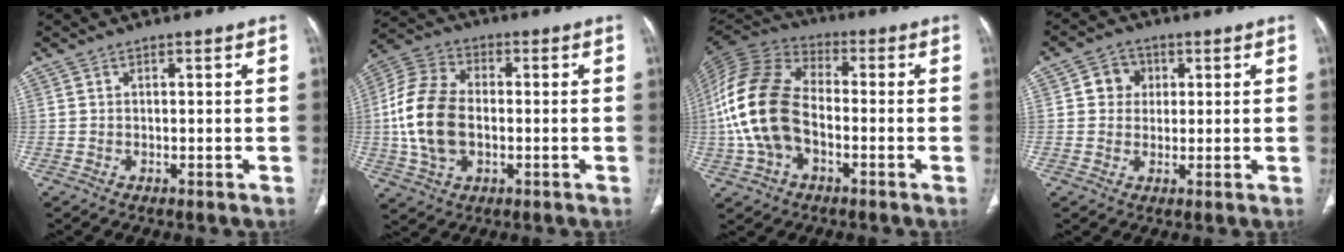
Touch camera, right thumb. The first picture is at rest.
{"total": 15.0, "force": [-1.1, 9.7, 11.5], "torque": [-0.234, 0.017, -0.020]}
{"total": 17.9, "force": [-2.6, 11.4, 13.5], "torque": [-0.284, 0.031, -0.052]}
{"total": 4.9, "force": [1.1, 4.5, 1.7], "torque": [0.002, 0.004, 0.013]}